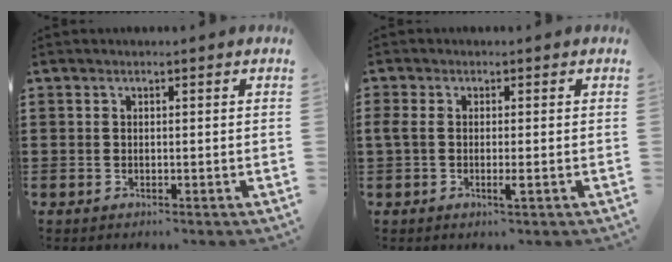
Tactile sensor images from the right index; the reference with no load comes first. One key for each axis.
{"total": 2.4, "fx": -0.5, "fy": 0.5, "fz": 2.3, "tx": -0.057, "ty": -0.008, "tz": -0.015}